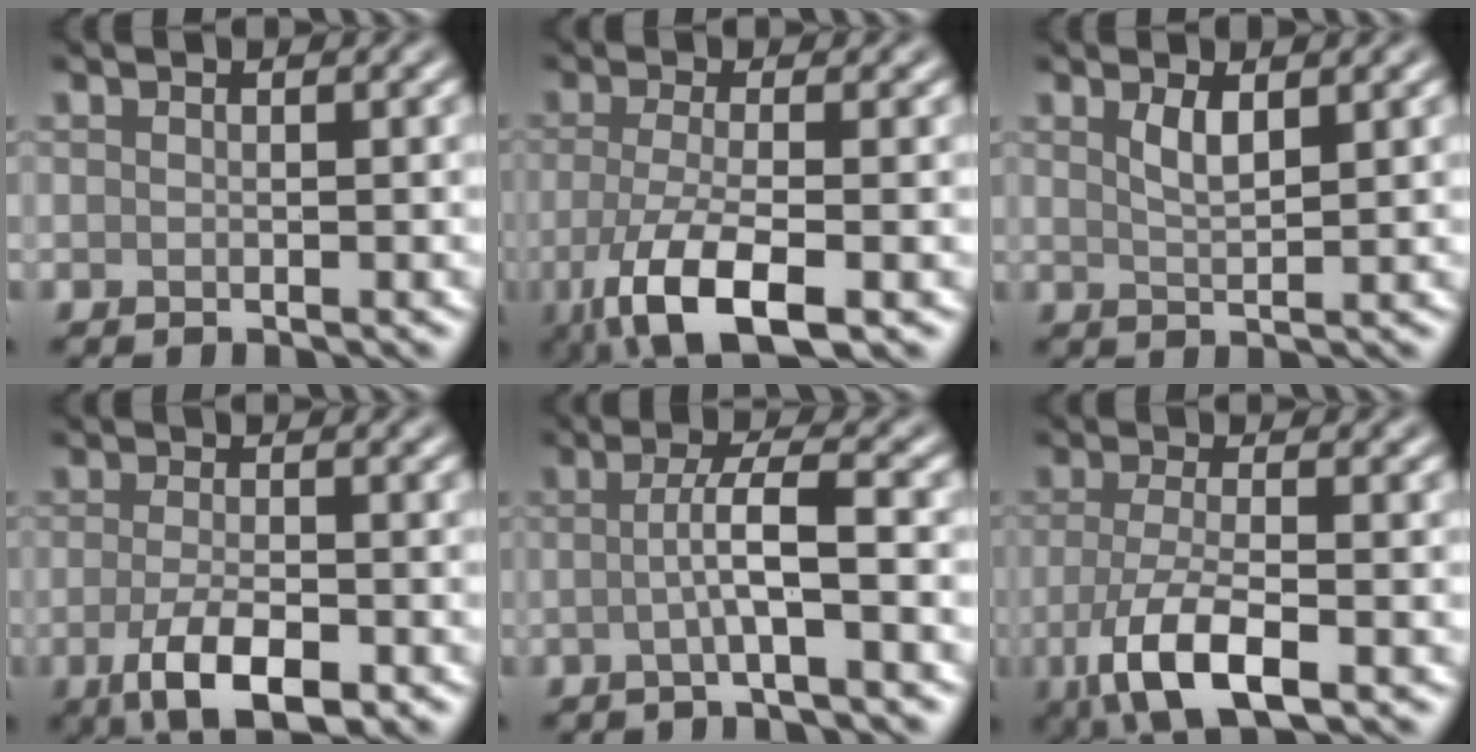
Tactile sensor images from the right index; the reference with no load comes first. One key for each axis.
{"total": 6.8, "fx": -2.5, "fy": 2.2, "fz": 5.9, "tx": -0.120, "ty": -0.012, "tz": -0.050}
{"total": 1.8, "fx": 1.0, "fy": 0.5, "fz": 1.4, "tx": -0.030, "ty": -0.003, "tz": 0.021}
{"total": 5.1, "fx": -2.3, "fy": 1.8, "fz": 4.1, "tx": -0.081, "ty": -0.007, "tz": -0.040}
{"total": 3.8, "fx": -0.6, "fy": 0.4, "fz": 3.7, "tx": -0.064, "ty": 0.004, "tz": -0.015}
{"total": 6.2, "fx": -2.1, "fy": 2.2, "fz": 5.4, "tx": -0.111, "ty": -0.011, "tz": -0.041}